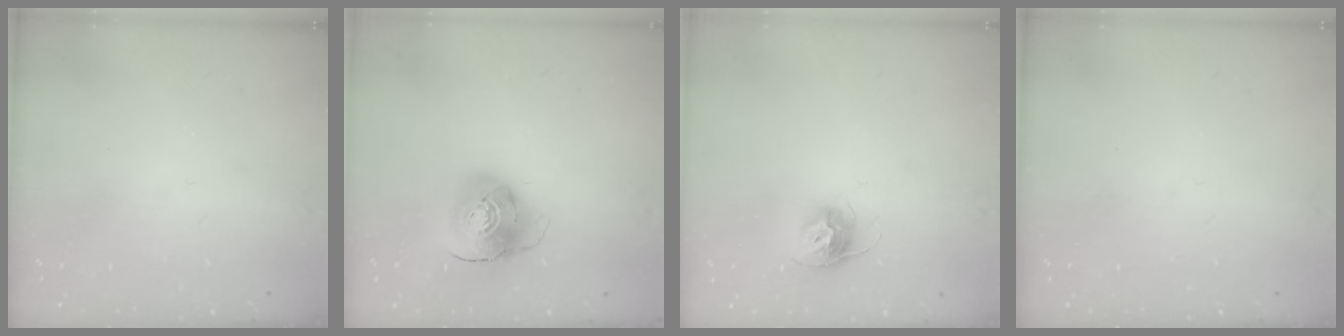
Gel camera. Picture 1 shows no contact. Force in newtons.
{"total": 9.9, "press": 9.8, "slide": 1.4}
{"total": 10.3, "press": 10.3, "slide": 0.8}
{"total": 0.0}